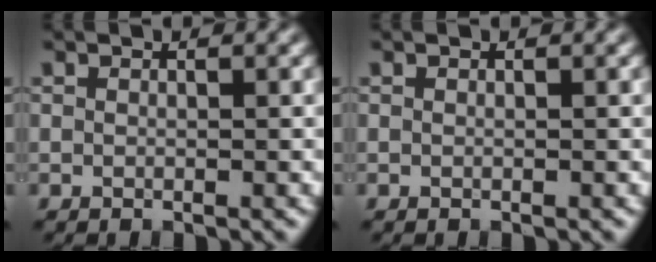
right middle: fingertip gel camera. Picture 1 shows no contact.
{"total": 0.0}